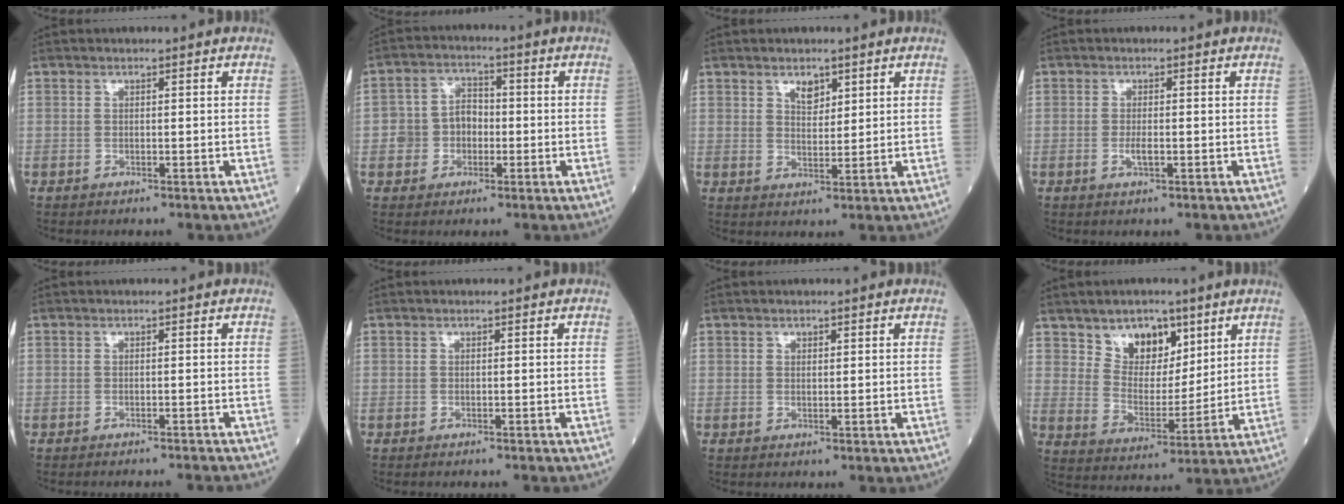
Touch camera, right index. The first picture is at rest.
{"total": 5.6, "force": [-1.2, 4.7, 2.8], "torque": [-0.059, 0.022, -0.023]}
{"total": 3.1, "force": [1.9, 1.6, 1.7], "torque": [-0.030, -0.001, 0.037]}
{"total": 1.7, "force": [-0.5, 0.4, 1.5], "torque": [-0.030, -0.001, -0.006]}
{"total": 5.6, "force": [-5.4, -0.6, 1.3], "torque": [-0.011, -0.015, -0.062]}
{"total": 2.0, "force": [-1.9, 0.0, 0.8], "torque": [-0.010, -0.001, -0.025]}
{"total": 0.7, "force": [0.4, 0.5, 0.3], "torque": [-0.003, -0.003, 0.004]}
{"total": 8.6, "force": [5.4, 5.1, 4.3], "torque": [-0.070, -0.001, 0.100]}